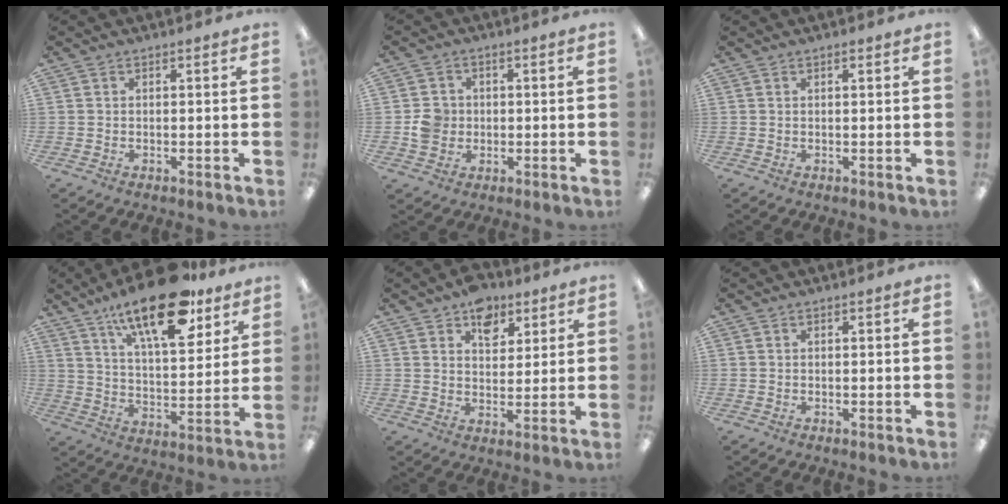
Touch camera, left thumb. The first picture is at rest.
{"total": 5.1, "force": [-0.2, 4.9, 1.7], "torque": [-0.022, 0.007, -0.003]}
{"total": 0.5, "force": [0.4, 0.1, 0.3], "torque": [-0.006, 0.002, 0.007]}
{"total": 20.4, "force": [14.1, 7.4, 12.7], "torque": [-0.204, -0.073, 0.234]}
{"total": 8.5, "force": [5.5, 5.5, 3.5], "torque": [-0.030, -0.023, 0.095]}
{"total": 0.0}